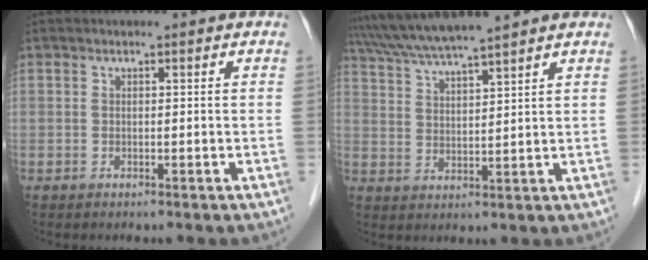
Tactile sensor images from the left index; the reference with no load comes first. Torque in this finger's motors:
{"motor_torque": [0.31, -0.50, 0.64, 0.11]}